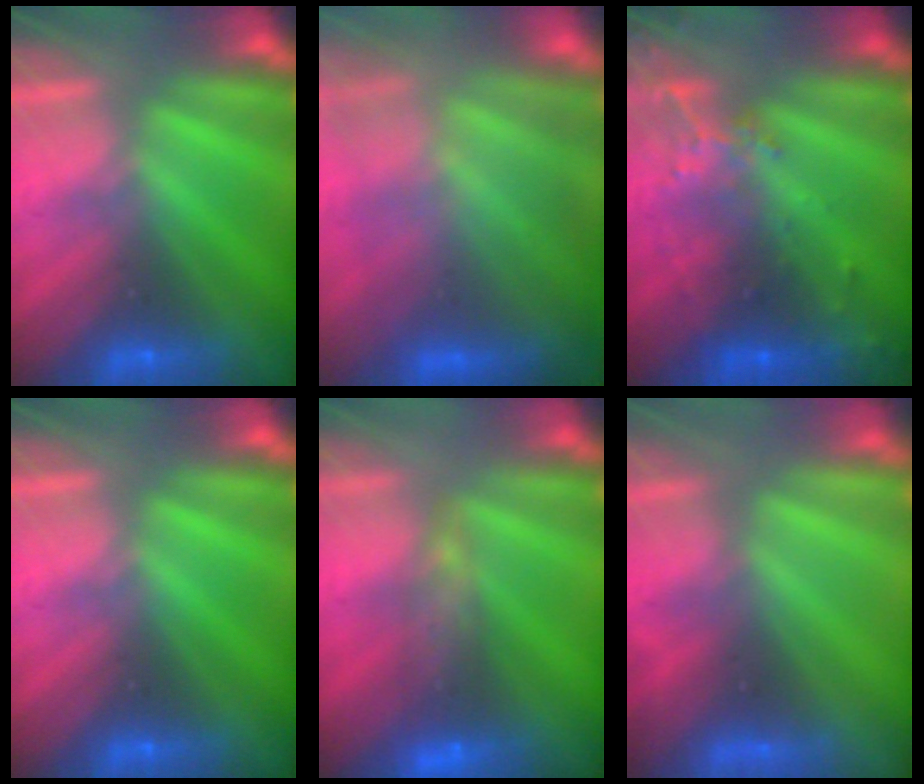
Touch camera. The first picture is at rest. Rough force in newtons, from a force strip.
{"total": 11.6}
{"total": 6.2}
{"total": 0.0}
{"total": 5.9}
{"total": 5.3}